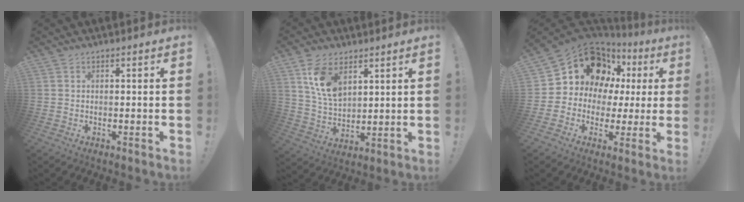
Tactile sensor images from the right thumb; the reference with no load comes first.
{"total": 11.3, "force": [6.0, 6.5, 7.0], "torque": [-0.123, -0.025, 0.114]}
{"total": 15.3, "force": [8.1, 10.4, 7.7], "torque": [-0.120, -0.054, 0.162]}